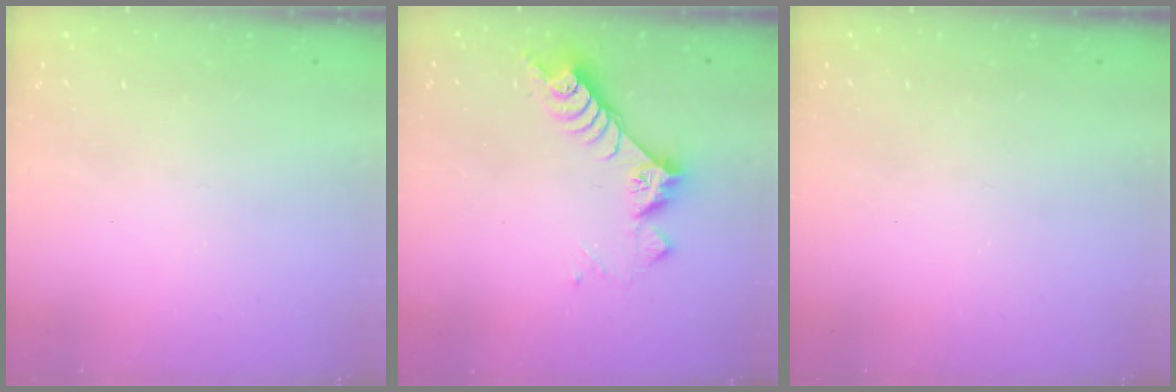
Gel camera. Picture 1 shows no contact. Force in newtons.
{"total": 7.1, "press": 7.1, "slide": 0.5}
{"total": 0.0}